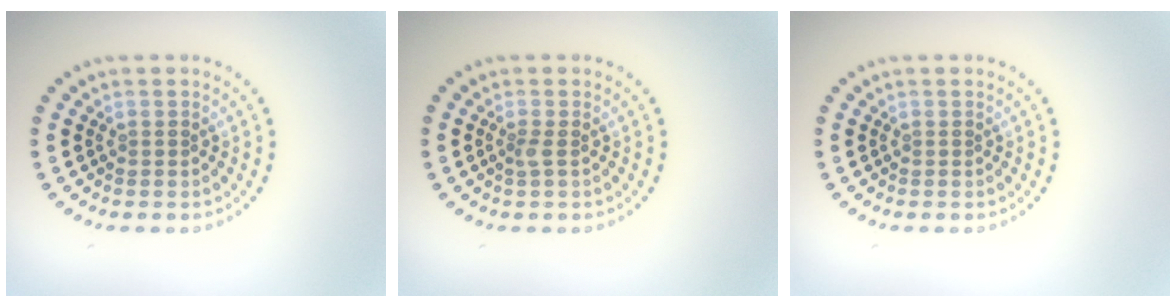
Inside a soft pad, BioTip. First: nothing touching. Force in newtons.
{"total": 0.7, "press": 0.5, "slide": 0.5}
{"total": 0.0}